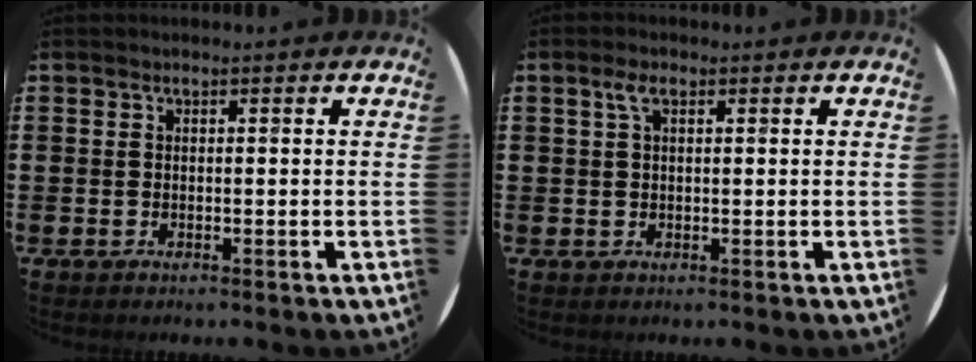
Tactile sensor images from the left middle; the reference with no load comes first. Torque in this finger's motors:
{"motor_torque": [0.69, -0.03, 0.01, 0.02]}